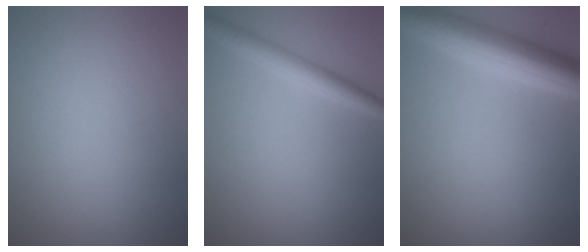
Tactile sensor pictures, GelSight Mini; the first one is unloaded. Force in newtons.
{"total": 2.6, "press": 2.6, "slide": 0.1}
{"total": 6.5, "press": 6.5, "slide": 0.2}